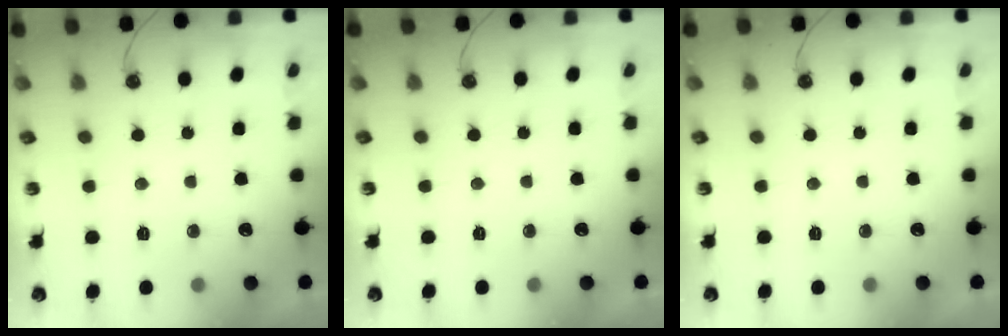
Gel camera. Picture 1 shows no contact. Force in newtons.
{"total": 0.0}
{"total": 0.0}